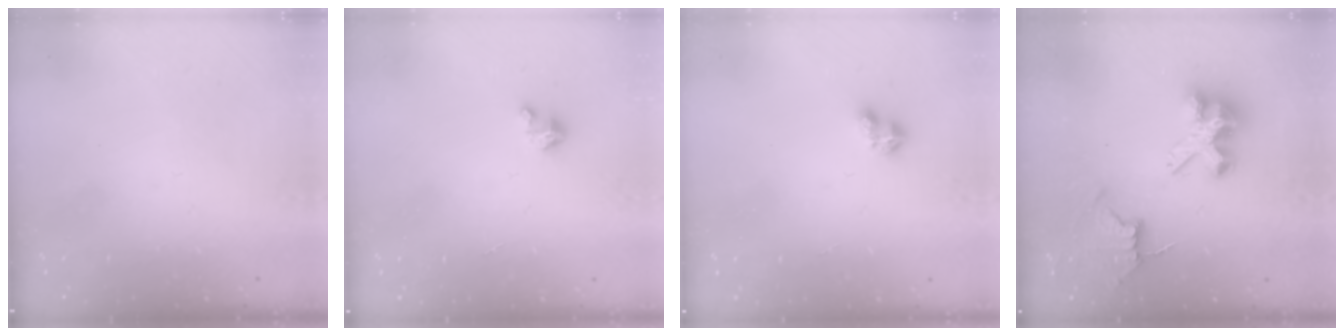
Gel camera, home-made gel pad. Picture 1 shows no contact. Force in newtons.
{"total": 2.7, "press": 2.7, "slide": 0.1}
{"total": 2.8, "press": 2.8, "slide": 0.6}
{"total": 8.4, "press": 8.4, "slide": 0.7}